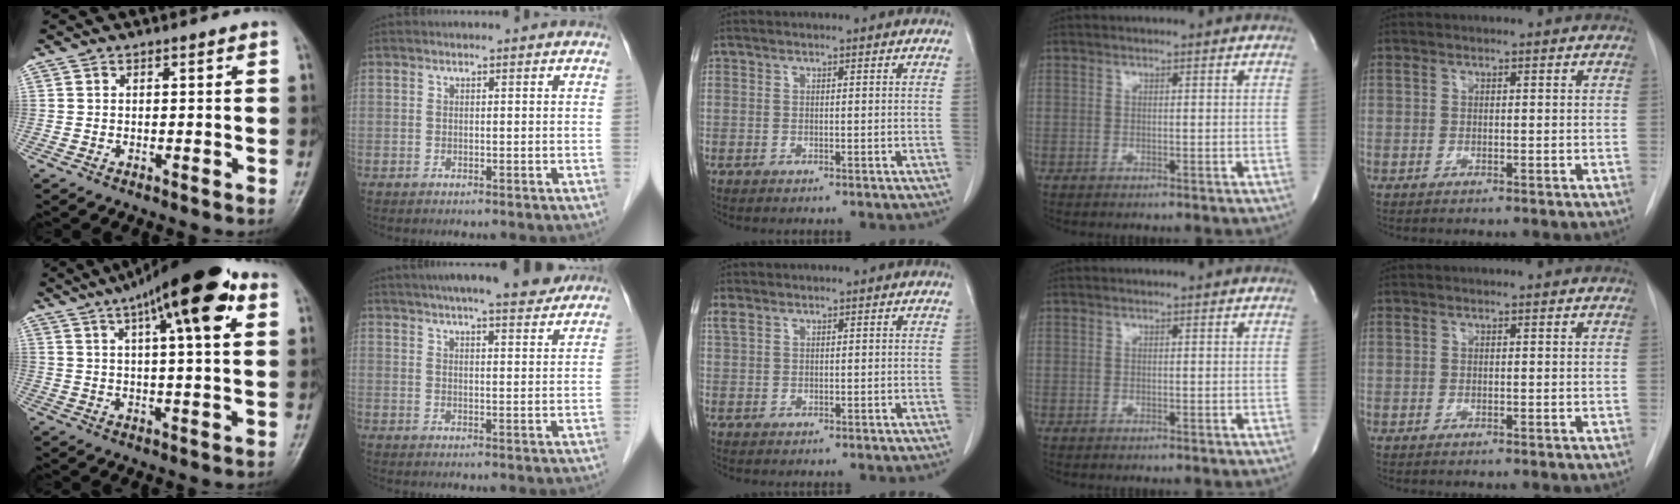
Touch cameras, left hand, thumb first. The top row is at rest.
{"thumb": {"total": 18.4, "force": [8.8, 5.1, 15.3], "torque": [-0.222, 0.003, 0.132]}, "index": {"total": 13.7, "force": [11.6, 1.7, 7.0], "torque": [-0.106, 0.019, 0.156]}, "middle": {"total": 1.5, "force": [1.0, 0.8, 0.8], "torque": [-0.028, 0.015, 0.025]}}